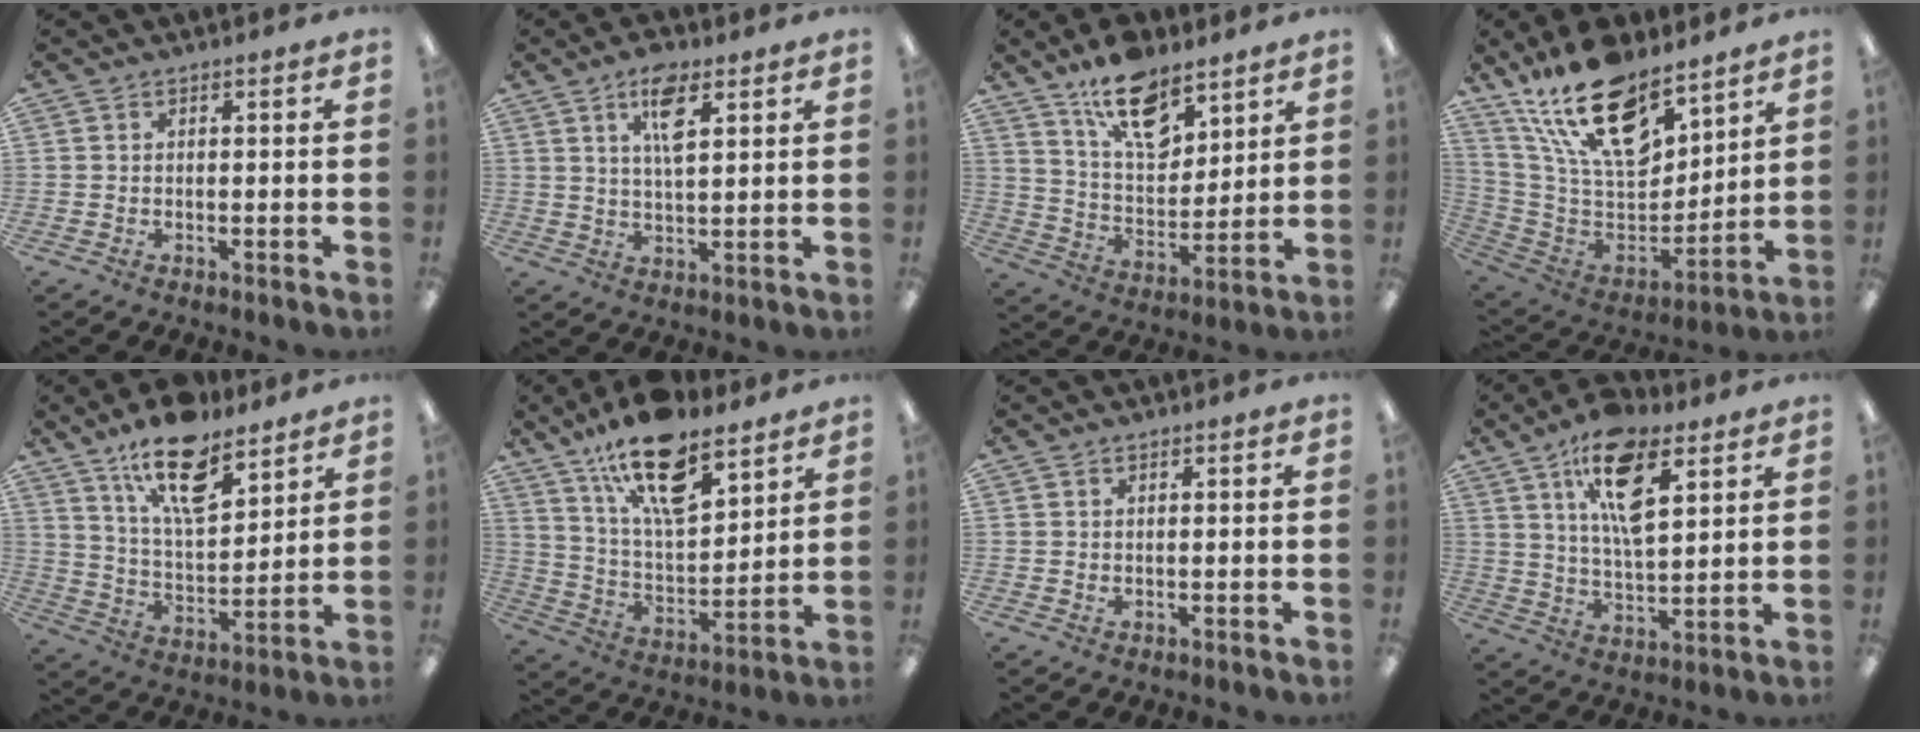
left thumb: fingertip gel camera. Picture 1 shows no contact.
{"total": 8.2, "force": [4.3, 3.4, 6.1], "torque": [-0.099, -0.007, 0.070]}
{"total": 15.2, "force": [10.3, 7.5, 8.1], "torque": [-0.130, -0.053, 0.184]}
{"total": 22.5, "force": [15.5, 10.4, 12.6], "torque": [-0.229, -0.093, 0.280]}
{"total": 16.7, "force": [11.4, 6.9, 10.0], "torque": [-0.164, -0.055, 0.195]}
{"total": 19.5, "force": [12.9, 7.9, 12.3], "torque": [-0.205, -0.068, 0.222]}
{"total": 0.6, "force": [0.3, 0.4, 0.4], "torque": [-0.001, -0.002, 0.004]}
{"total": 15.8, "force": [8.6, 7.2, 11.2], "torque": [-0.188, -0.018, 0.148]}